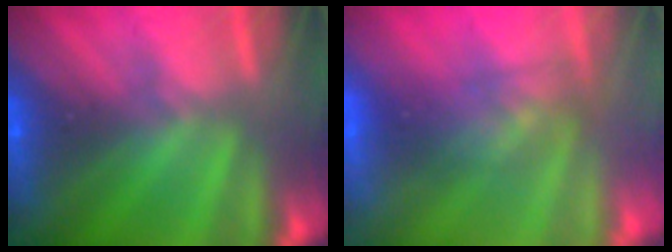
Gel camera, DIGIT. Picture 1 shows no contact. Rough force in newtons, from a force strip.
{"total": 2.8}